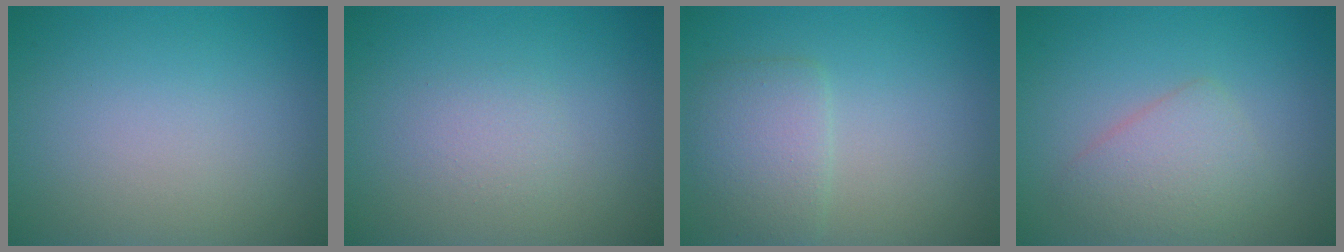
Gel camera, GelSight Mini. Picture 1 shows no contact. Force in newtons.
{"total": 1.2, "press": 1.2, "slide": 0.0}
{"total": 3.1, "press": 3.1, "slide": 0.1}
{"total": 2.9, "press": 2.9, "slide": 0.0}